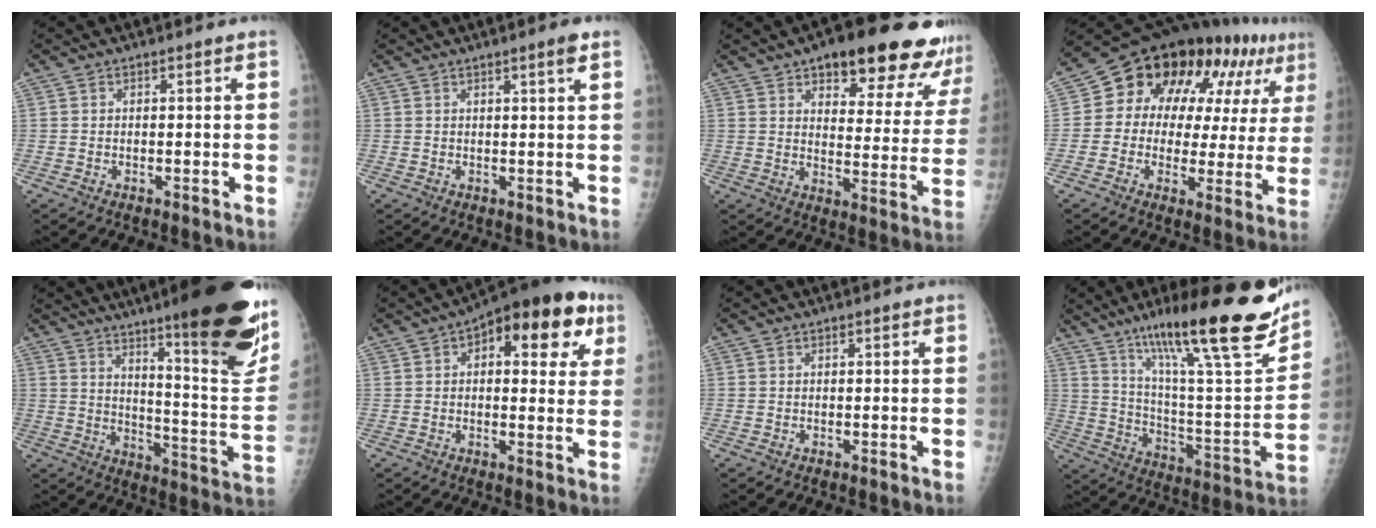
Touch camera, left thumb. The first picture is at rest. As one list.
[{"total": 2.1, "force": [1.2, -0.2, 1.7], "torque": [-0.025, -0.008, 0.019]}, {"total": 21.0, "force": [15.3, 7.3, 12.3], "torque": [-0.108, -0.064, 0.191]}, {"total": 19.5, "force": [7.4, 11.4, 14.0], "torque": [-0.150, 0.023, 0.100]}, {"total": 27.0, "force": [16.0, 4.1, 21.4], "torque": [-0.257, -0.073, 0.234]}, {"total": 17.2, "force": [6.7, 8.3, 13.4], "torque": [-0.136, 0.010, 0.080]}, {"total": 0.0}, {"total": 28.3, "force": [18.1, 4.7, 21.2], "torque": [-0.308, -0.059, 0.295]}]